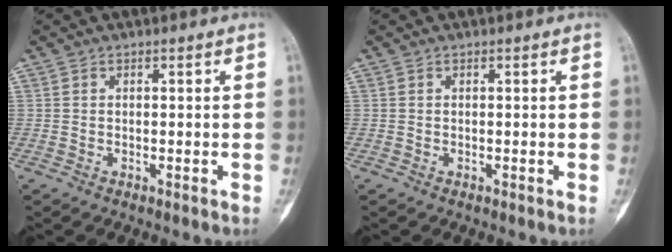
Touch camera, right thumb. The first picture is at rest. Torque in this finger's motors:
{"motor_torque": [-0.08, 0.08, 0.05, -0.04, 0.00]}